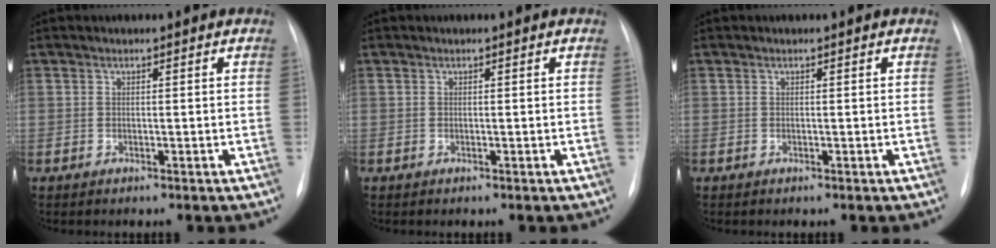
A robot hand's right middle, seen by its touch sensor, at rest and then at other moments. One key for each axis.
{"total": 0.0}
{"total": 0.0}